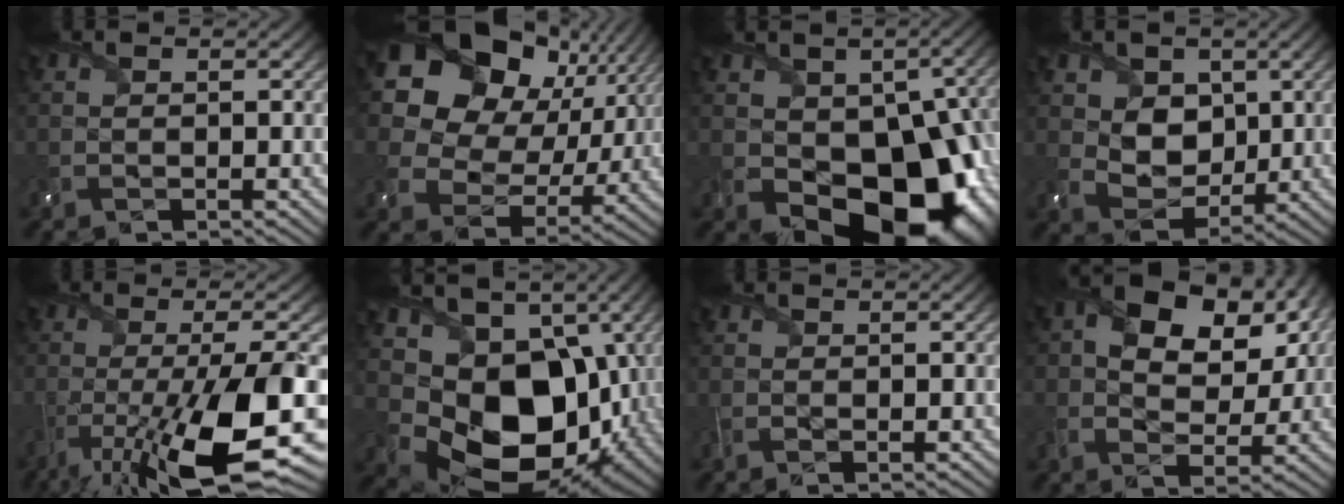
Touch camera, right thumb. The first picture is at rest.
{"total": 19.9, "force": [8.3, 14.7, 10.6], "torque": [-0.257, 0.057, 0.166]}
{"total": 16.9, "force": [-3.4, 11.4, 12.1], "torque": [-0.161, -0.050, -0.022]}
{"total": 6.8, "force": [2.0, 5.4, 3.6], "torque": [-0.095, -0.017, 0.032]}
{"total": 16.6, "force": [-7.3, 3.8, 14.4], "torque": [-0.225, -0.006, -0.118]}
{"total": 16.8, "force": [-0.5, 13.2, 10.4], "torque": [-0.180, -0.049, 0.009]}
{"total": 0.5, "force": [0.0, 0.3, 0.5], "torque": [-0.012, -0.002, -0.001]}
{"total": 10.3, "force": [3.7, 6.9, 6.7], "torque": [-0.116, 0.010, 0.057]}